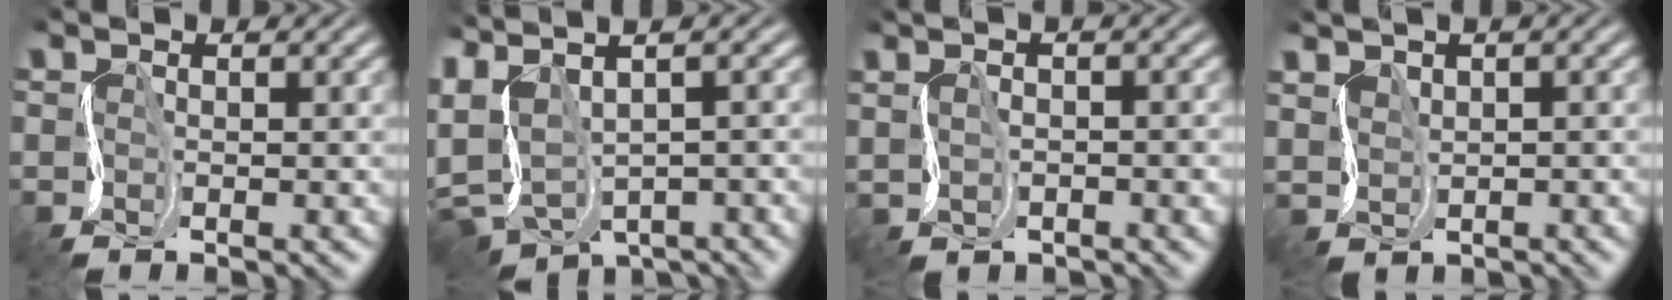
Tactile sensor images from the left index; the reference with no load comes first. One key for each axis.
{"total": 5.3, "fx": -1.9, "fy": 2.3, "fz": 4.4, "tx": -0.098, "ty": -0.001, "tz": 0.002}
{"total": 0.7, "fx": -0.5, "fy": -0.4, "fz": -0.1, "tx": -0.006, "ty": -0.012, "tz": 0.003}
{"total": 1.0, "fx": 0.4, "fy": -0.5, "fz": -0.8, "tx": 0.008, "ty": -0.009, "tz": 0.018}